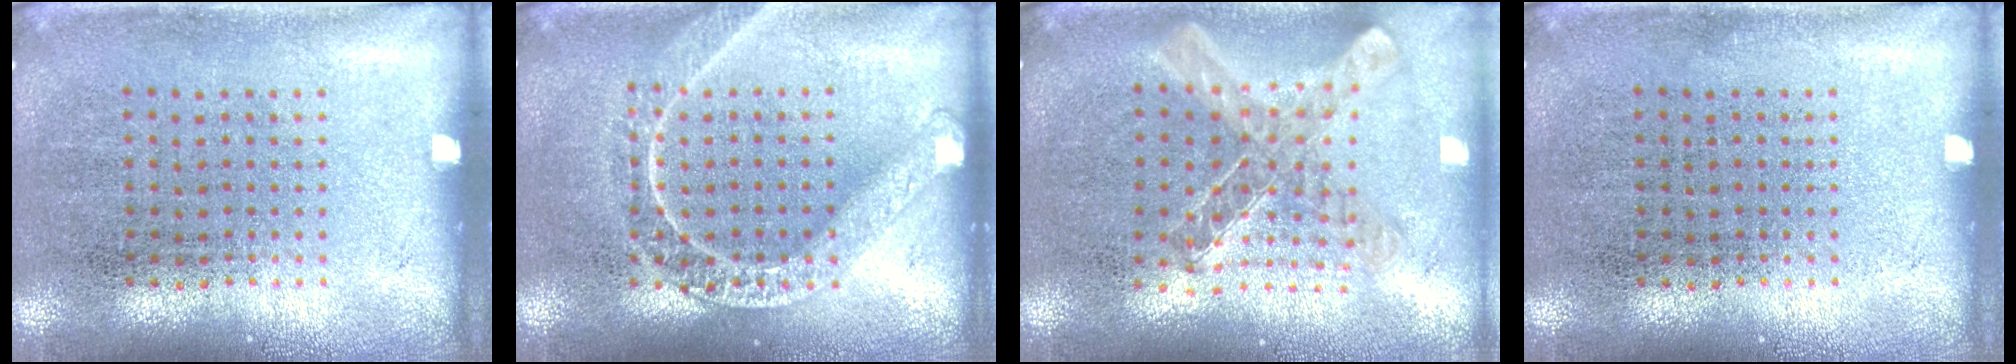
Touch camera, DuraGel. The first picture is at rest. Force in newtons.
{"total": 2.8, "press": 2.8, "slide": 0.4}
{"total": 1.1, "press": 1.1, "slide": 0.2}
{"total": 0.0}